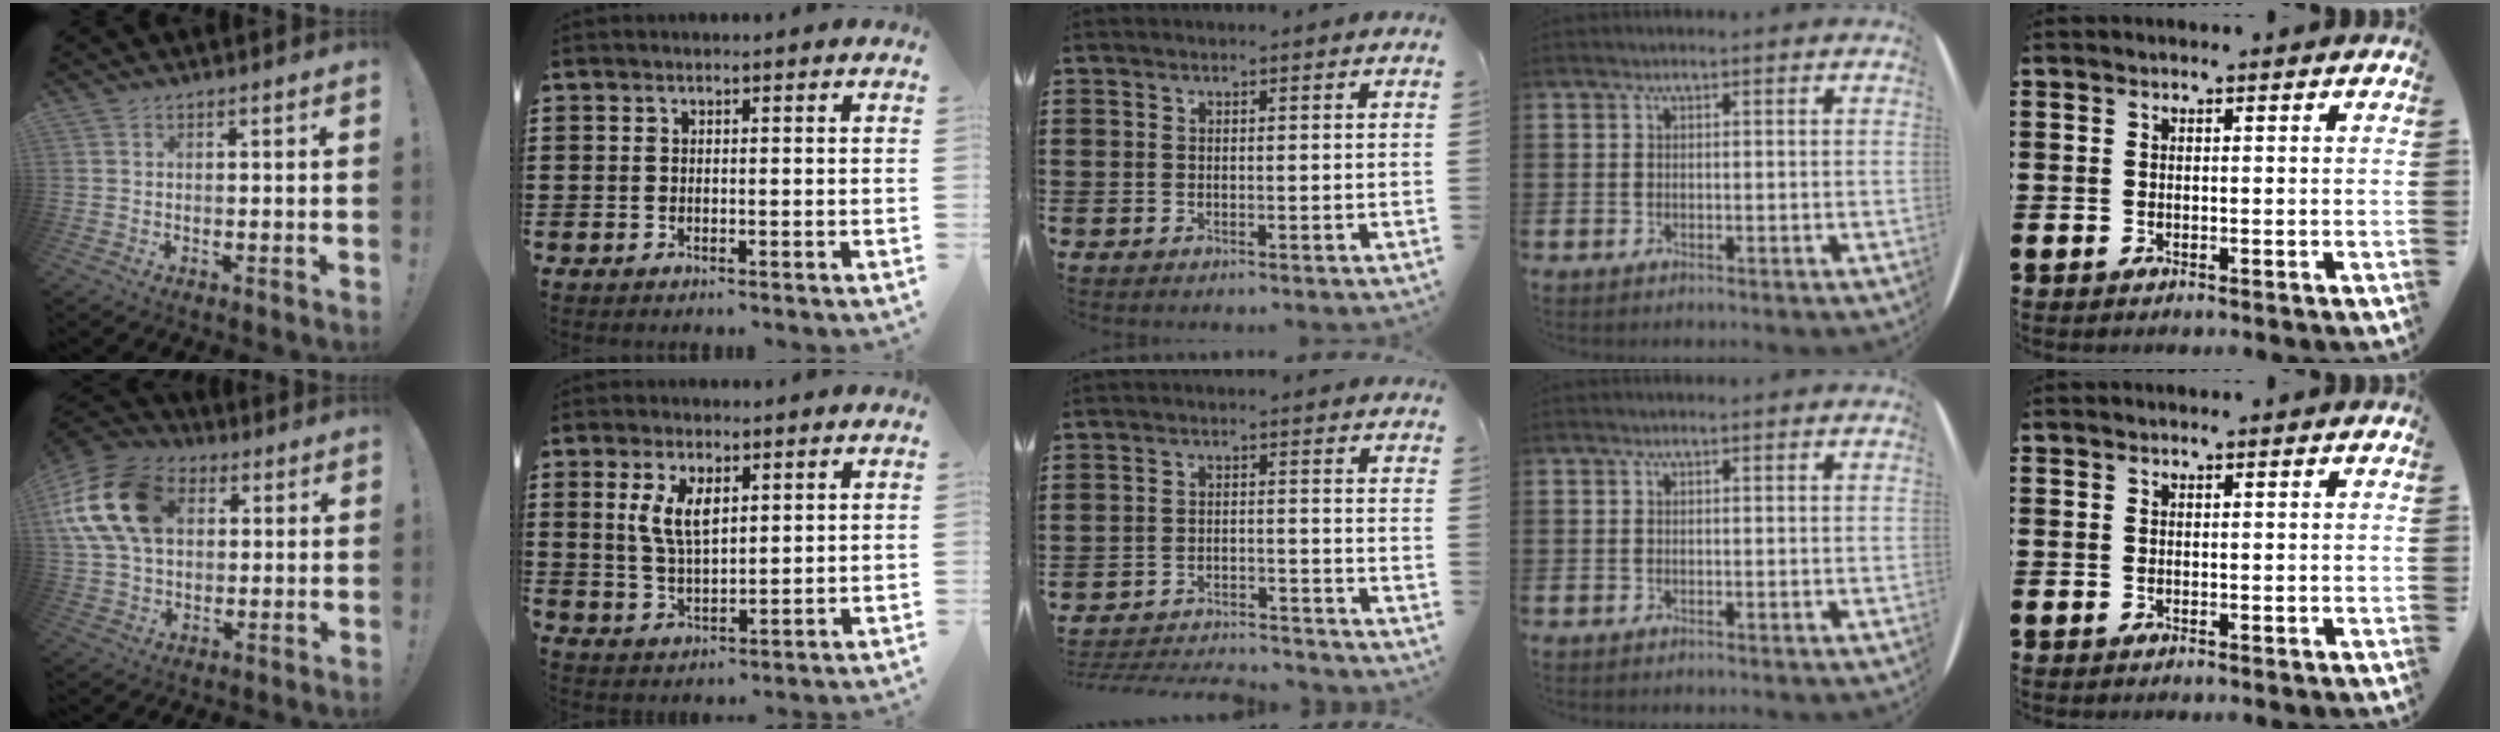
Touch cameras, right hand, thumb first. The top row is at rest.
{"thumb": {"total": 19.4, "force": [5.4, 14.1, 12.2], "torque": [-0.224, -0.004, 0.103]}, "index": {"total": 5.9, "force": [2.2, 2.5, 4.9], "torque": [-0.104, 0.004, 0.040]}, "middle": {"total": 3.9, "force": [-3.8, 0.3, 0.4], "torque": [-0.010, 0.003, -0.081]}}